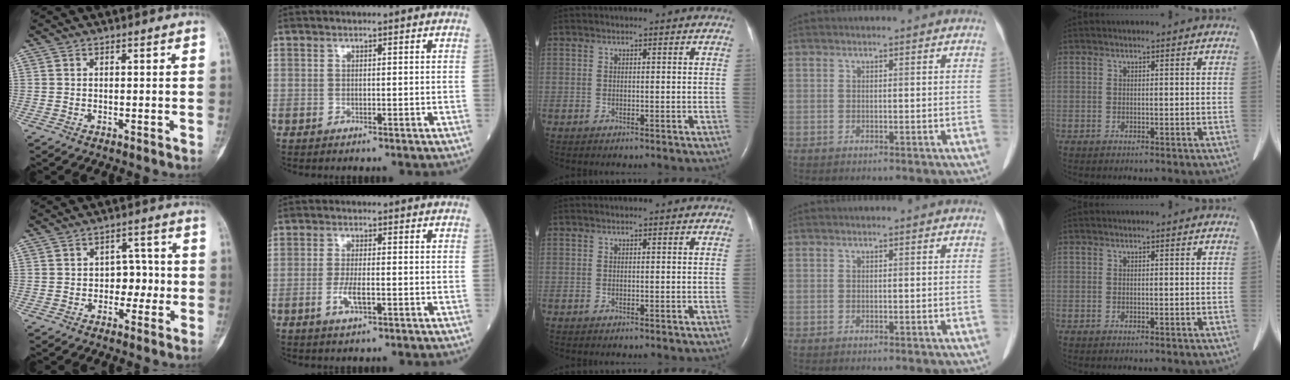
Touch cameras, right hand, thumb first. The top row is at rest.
{"thumb": {"total": 4.9, "force": [-0.8, 3.6, 3.1], "torque": [-0.010, 0.016, -0.018]}, "index": {"total": 3.8, "force": [-1.3, 0.9, 3.5], "torque": [-0.072, -0.002, -0.022]}}